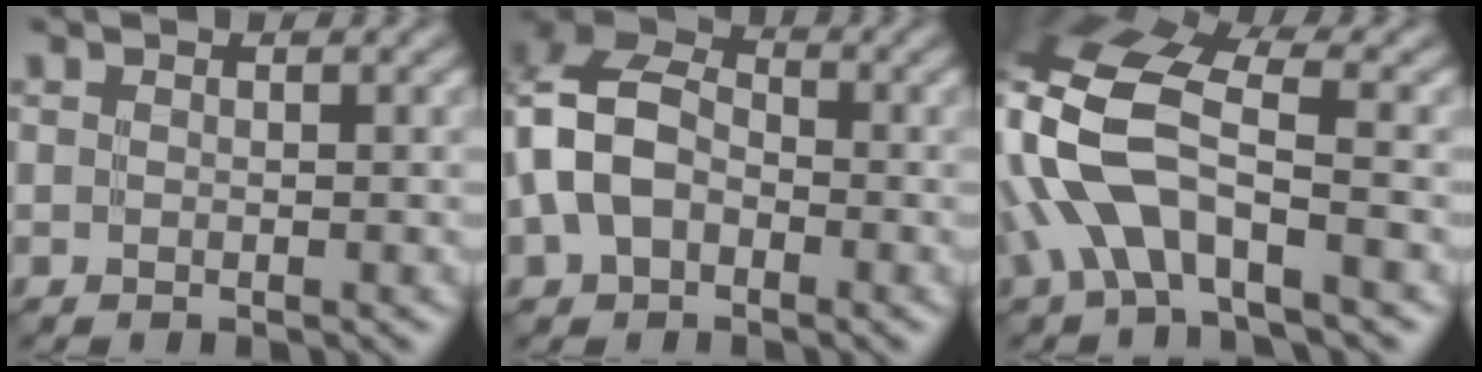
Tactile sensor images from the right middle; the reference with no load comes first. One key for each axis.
{"total": 8.0, "fx": -1.2, "fy": 5.7, "fz": 5.5, "tx": -0.122, "ty": 0.015, "tz": -0.037}
{"total": 8.8, "fx": -2.7, "fy": 4.0, "fz": 7.5, "tx": -0.170, "ty": 0.012, "tz": -0.067}